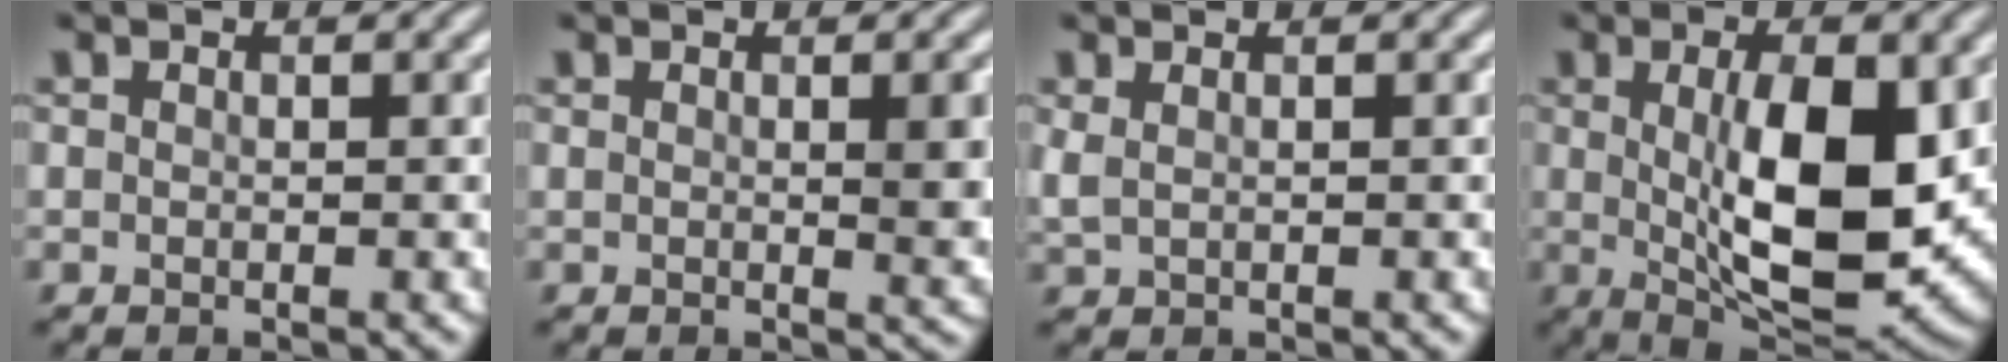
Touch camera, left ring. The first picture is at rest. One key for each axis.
{"total": 2.3, "fx": 0.4, "fy": 0.5, "fz": 2.3, "tx": -0.030, "ty": -0.002, "tz": 0.006}
{"total": 1.2, "fx": 0.6, "fy": 0.5, "fz": 0.9, "tx": -0.026, "ty": 0.002, "tz": 0.013}
{"total": 10.8, "fx": 0.7, "fy": 3.7, "fz": 10.1, "tx": -0.157, "ty": -0.011, "tz": 0.021}